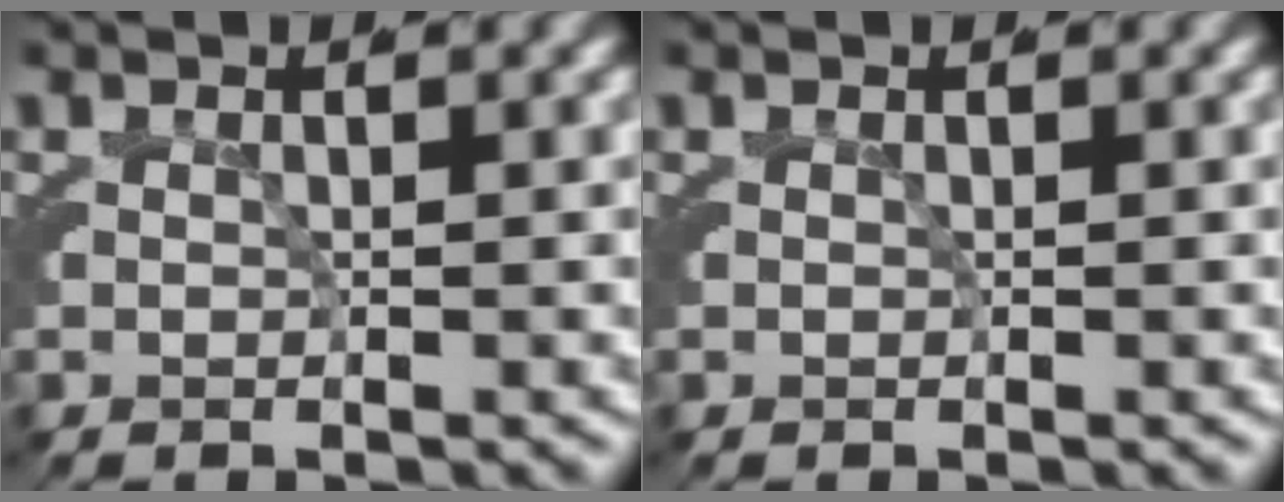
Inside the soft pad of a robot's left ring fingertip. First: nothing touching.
{"total": 0.0}